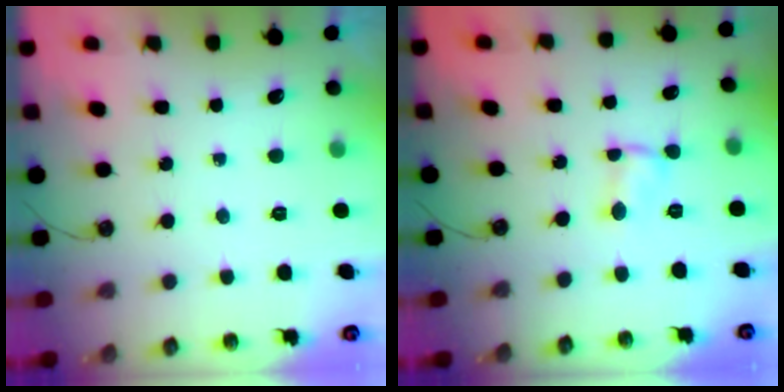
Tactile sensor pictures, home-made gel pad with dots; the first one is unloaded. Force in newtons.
{"total": 1.5, "press": 1.5, "slide": 0.2}